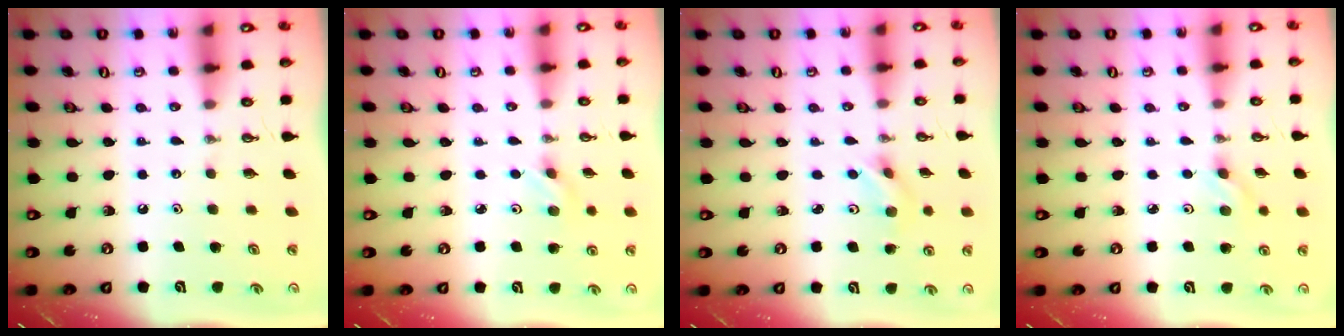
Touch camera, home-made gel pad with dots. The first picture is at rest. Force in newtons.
{"total": 3.3, "press": 2.9, "slide": 1.4}
{"total": 3.3, "press": 3.2, "slide": 1.1}
{"total": 3.2, "press": 2.9, "slide": 1.5}